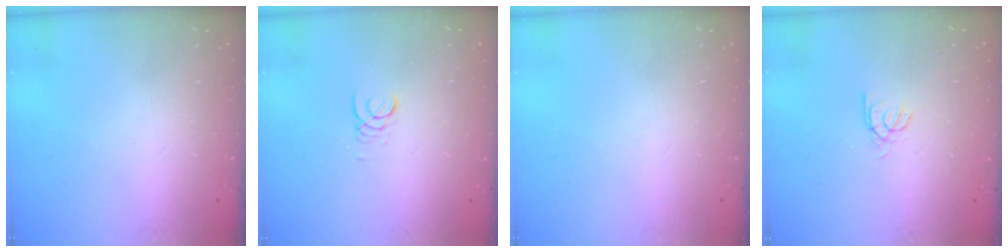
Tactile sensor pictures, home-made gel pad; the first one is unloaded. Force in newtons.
{"total": 1.4, "press": 1.4, "slide": 0.2}
{"total": 0.0}
{"total": 2.5, "press": 2.4, "slide": 0.3}